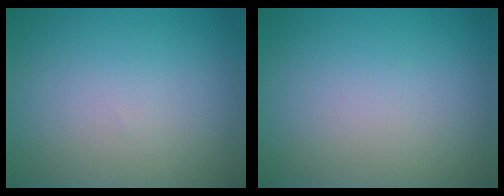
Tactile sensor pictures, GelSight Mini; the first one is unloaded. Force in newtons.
{"total": 0.0}